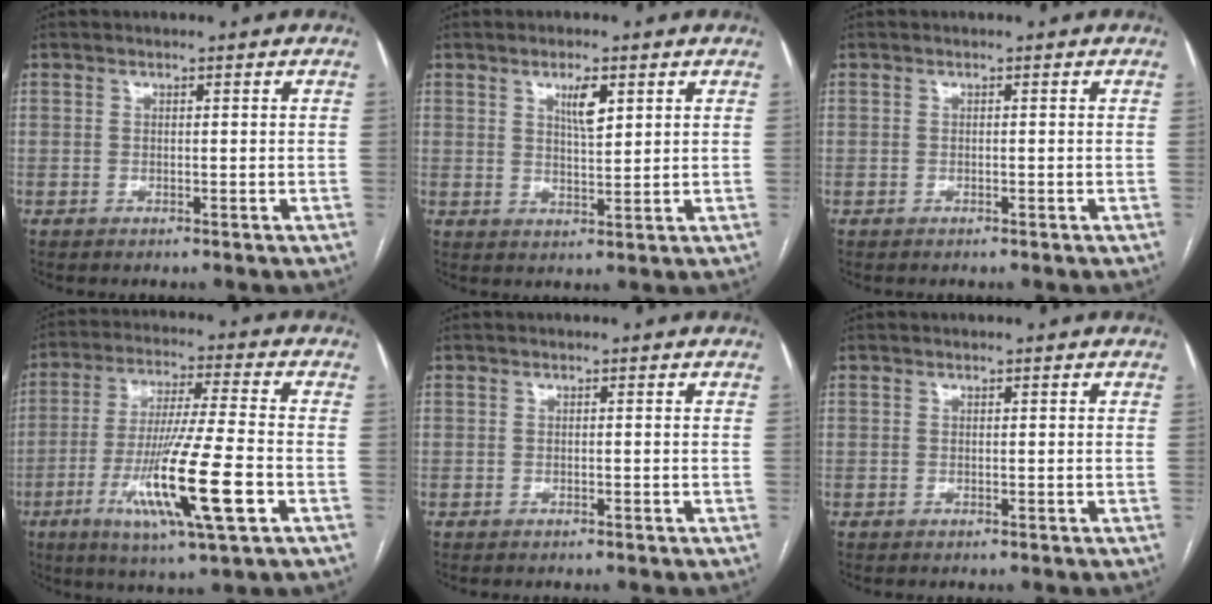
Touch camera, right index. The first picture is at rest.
{"total": 4.2, "force": [2.1, 1.1, 3.5], "torque": [-0.061, -0.004, 0.039]}
{"total": 0.0}
{"total": 15.8, "force": [-5.2, 0.4, 14.9], "torque": [-0.282, -0.027, -0.091]}
{"total": 0.0}
{"total": 0.0}